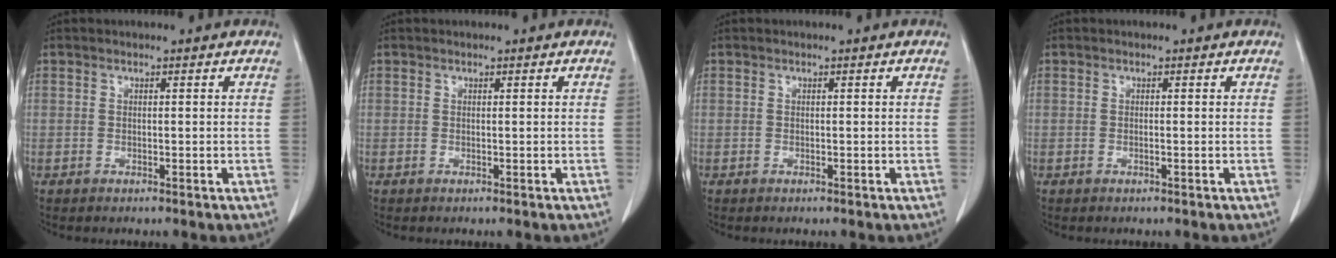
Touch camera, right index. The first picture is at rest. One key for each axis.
{"total": 0.0}
{"total": 0.0}
{"total": 0.0}